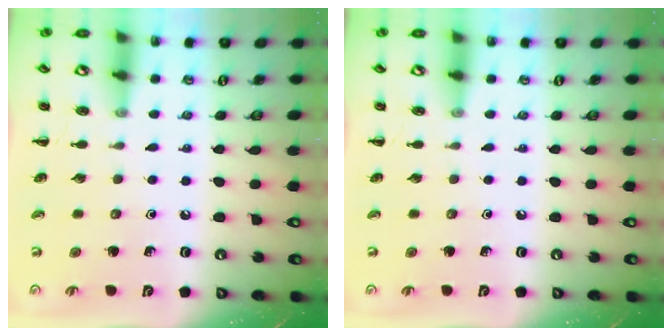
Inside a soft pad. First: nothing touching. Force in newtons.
{"total": 0.0}